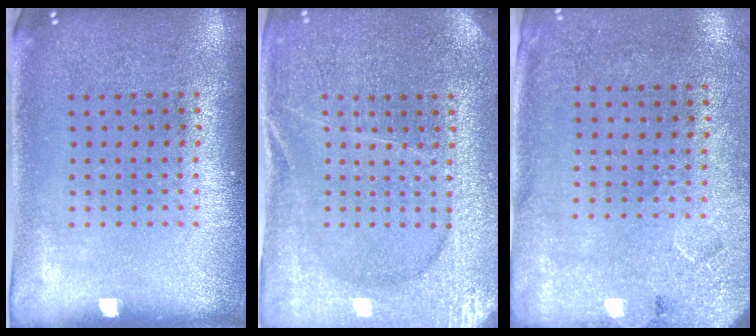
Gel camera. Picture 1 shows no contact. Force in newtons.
{"total": 3.4, "press": 3.4, "slide": 0.7}
{"total": 2.7, "press": 2.2, "slide": 1.6}